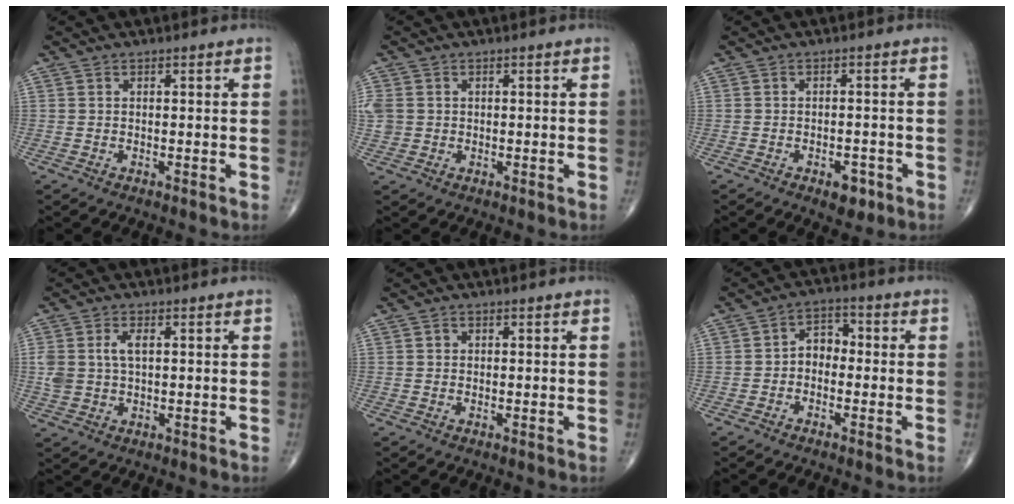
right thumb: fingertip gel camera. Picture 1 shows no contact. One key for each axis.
{"total": 5.0, "fx": 0.5, "fy": 4.3, "fz": 2.5, "tx": -0.067, "ty": 0.007, "tz": 0.016}
{"total": 3.8, "fx": -2.0, "fy": 2.1, "fz": 2.5, "tx": -0.022, "ty": 0.007, "tz": -0.024}
{"total": 5.1, "fx": 1.1, "fy": 3.0, "fz": 4.0, "tx": -0.084, "ty": 0.006, "tz": 0.022}
{"total": 0.8, "fx": 0.1, "fy": 0.8, "fz": 0.3, "tx": -0.001, "ty": 0.002, "tz": 0.000}
{"total": 4.7, "fx": -0.9, "fy": 3.4, "fz": 3.1, "tx": -0.030, "ty": 0.025, "tz": -0.031}